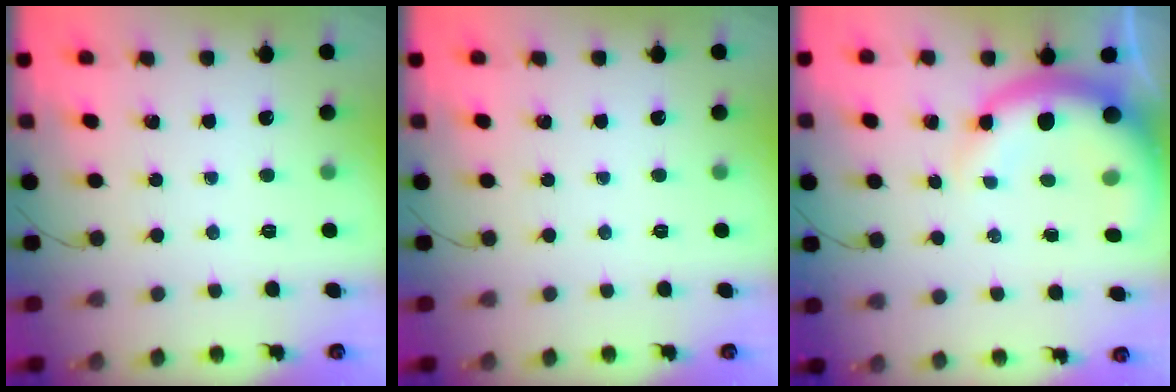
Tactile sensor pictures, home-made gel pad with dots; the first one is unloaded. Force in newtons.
{"total": 0.0}
{"total": 10.8, "press": 10.4, "slide": 2.7}